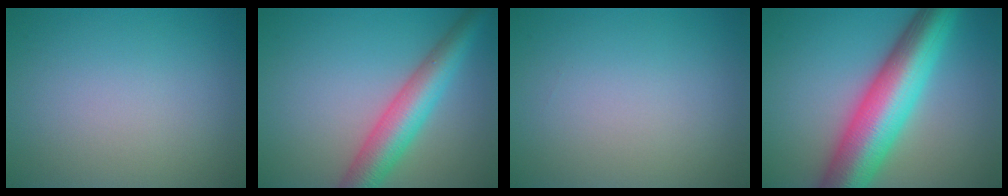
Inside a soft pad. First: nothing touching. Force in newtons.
{"total": 6.2, "press": 6.2, "slide": 0.1}
{"total": 0.0}
{"total": 11.2, "press": 11.2, "slide": 0.2}